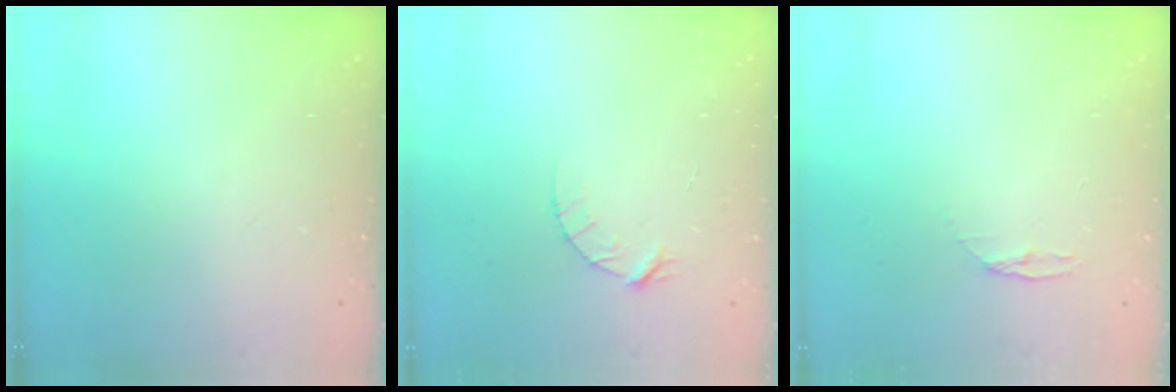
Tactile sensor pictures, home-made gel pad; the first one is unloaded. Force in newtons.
{"total": 4.4, "press": 4.4, "slide": 0.4}
{"total": 3.8, "press": 3.7, "slide": 0.4}